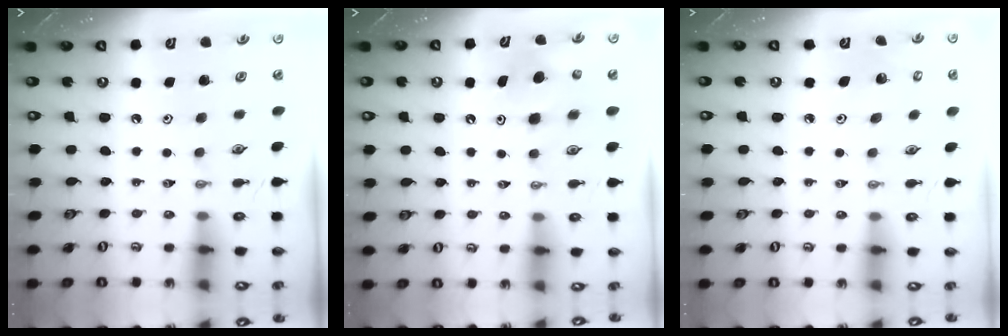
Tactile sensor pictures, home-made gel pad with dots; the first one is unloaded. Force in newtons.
{"total": 7.0, "press": 6.9, "slide": 0.5}
{"total": 3.0, "press": 2.9, "slide": 0.3}